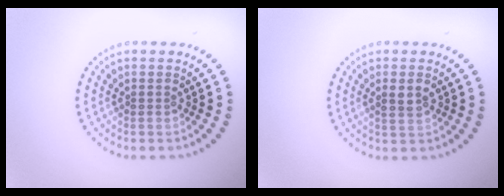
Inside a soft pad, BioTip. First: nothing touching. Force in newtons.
{"total": 1.6, "press": 1.6, "slide": 0.2}